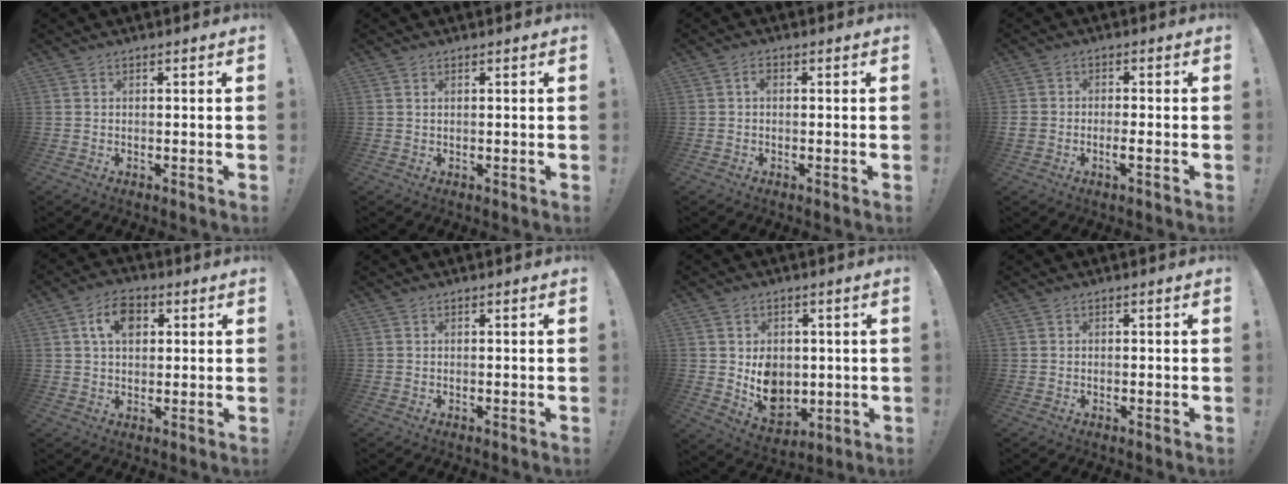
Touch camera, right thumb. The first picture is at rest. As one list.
[{"total": 0.6, "force": [0.3, 0.3, 0.4], "torque": [-0.008, 0.000, 0.006]}, {"total": 1.6, "force": [-0.1, 1.0, 1.2], "torque": [-0.025, 0.007, -0.004]}, {"total": 3.1, "force": [-1.3, 1.3, 2.5], "torque": [-0.039, 0.003, -0.021]}, {"total": 8.7, "force": [2.9, 5.8, 5.8], "torque": [-0.096, 0.010, 0.054]}, {"total": 0.0}, {"total": 10.1, "force": [0.8, 9.0, 4.5], "torque": [-0.065, -0.013, 0.027]}, {"total": 0.0}]